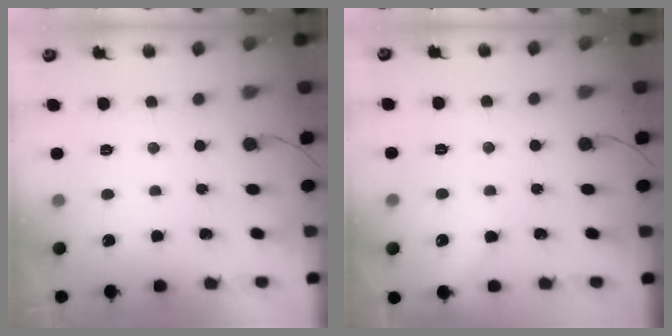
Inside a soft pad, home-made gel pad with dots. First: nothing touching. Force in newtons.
{"total": 2.2, "press": 2.1, "slide": 0.3}